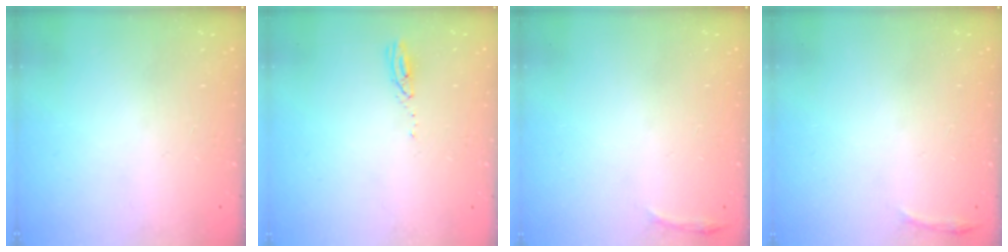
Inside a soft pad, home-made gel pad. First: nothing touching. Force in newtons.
{"total": 3.2, "press": 3.2, "slide": 0.2}
{"total": 3.0, "press": 1.9, "slide": 2.3}
{"total": 3.0, "press": 1.9, "slide": 2.3}